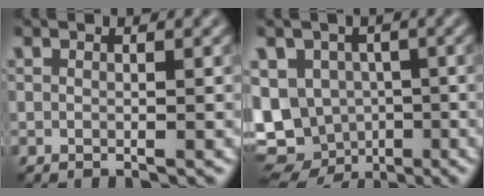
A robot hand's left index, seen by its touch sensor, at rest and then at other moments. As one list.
[{"total": 10.9, "force": [-4.2, 8.7, 4.9], "torque": [-0.079, -0.011, -0.083]}]